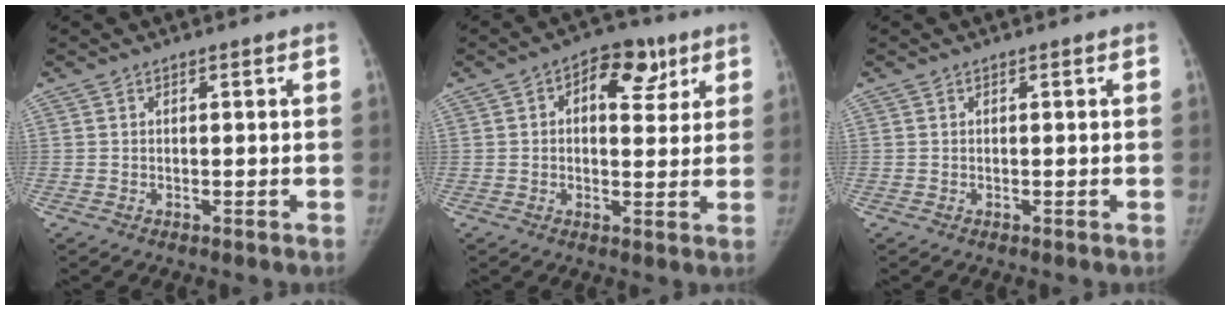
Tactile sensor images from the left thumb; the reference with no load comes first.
{"total": 9.4, "force": [3.7, 5.7, 6.4], "torque": [-0.051, 0.002, 0.046]}
{"total": 0.0}